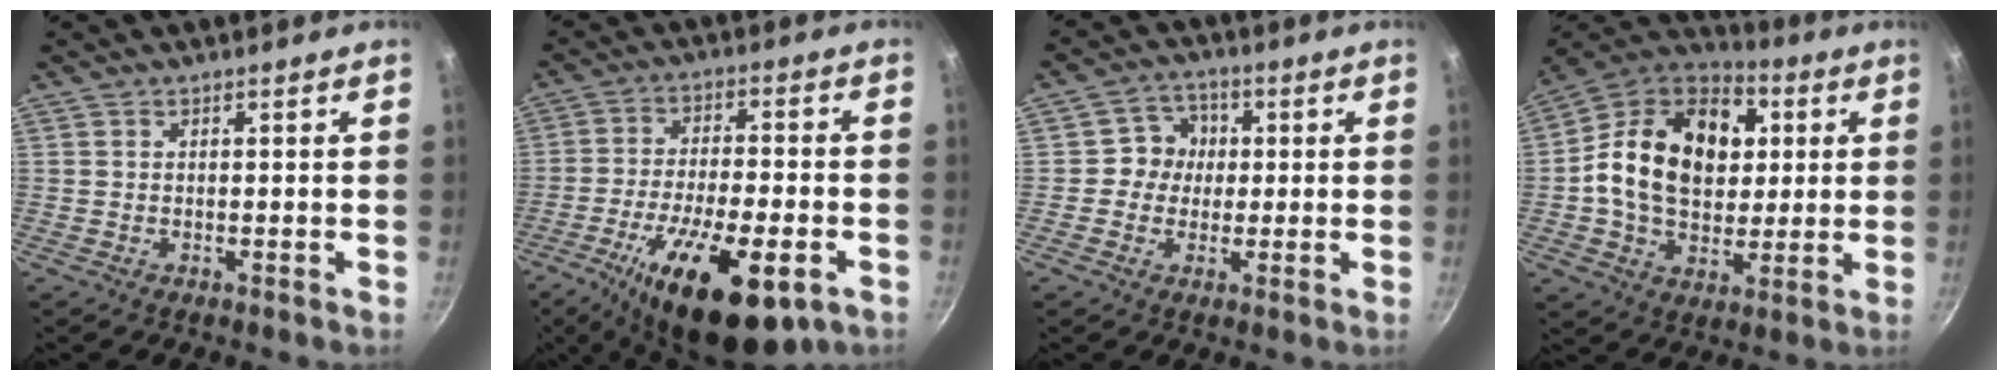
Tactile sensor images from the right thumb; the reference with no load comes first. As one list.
[{"total": 20.4, "force": [-9.1, 7.5, 16.7], "torque": [-0.267, 0.012, -0.144]}, {"total": 5.8, "force": [0.3, 5.6, 1.6], "torque": [0.016, 0.011, -0.008]}, {"total": 22.2, "force": [3.4, 16.0, 15.0], "torque": [-0.229, 0.019, 0.046]}]